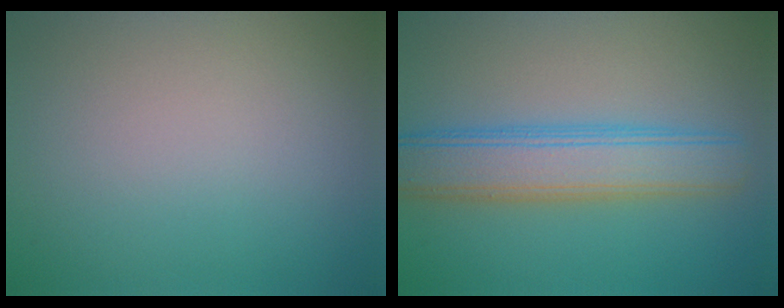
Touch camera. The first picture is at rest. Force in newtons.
{"total": 5.8, "press": 5.8, "slide": 0.1}